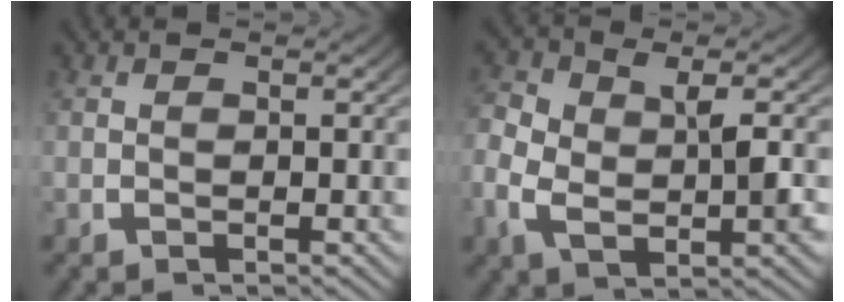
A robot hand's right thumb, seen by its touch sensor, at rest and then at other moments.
{"total": 6.3, "force": [-0.4, 4.1, 4.8], "torque": [-0.109, -0.030, 0.015]}